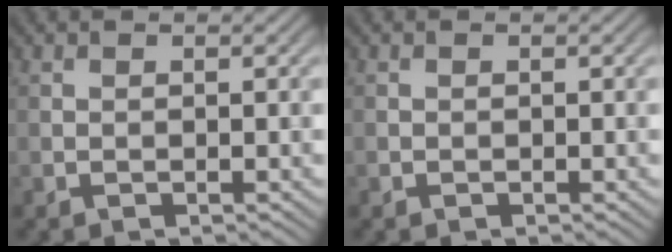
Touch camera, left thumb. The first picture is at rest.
{"total": 0.0}